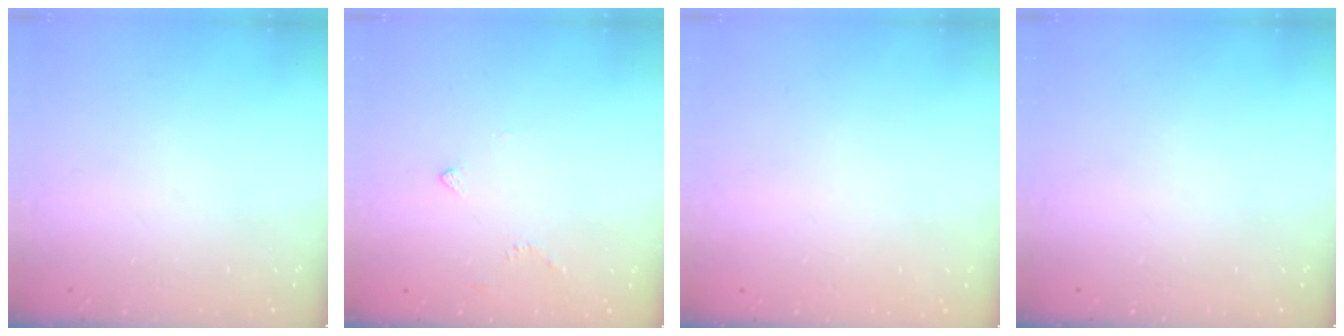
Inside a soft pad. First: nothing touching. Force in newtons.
{"total": 2.4, "press": 2.4, "slide": 0.6}
{"total": 2.0, "press": 2.0, "slide": 0.1}
{"total": 0.0}